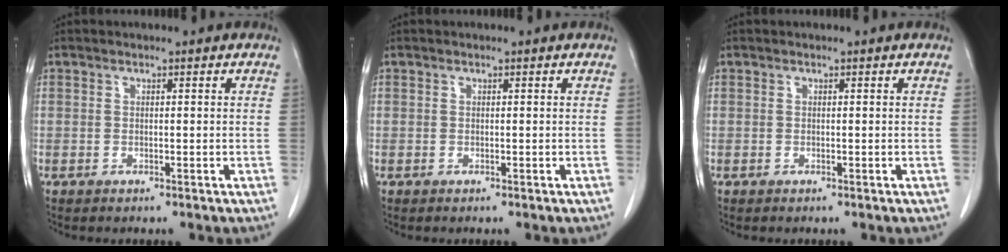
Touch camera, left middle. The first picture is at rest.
{"total": 0.0}
{"total": 0.0}